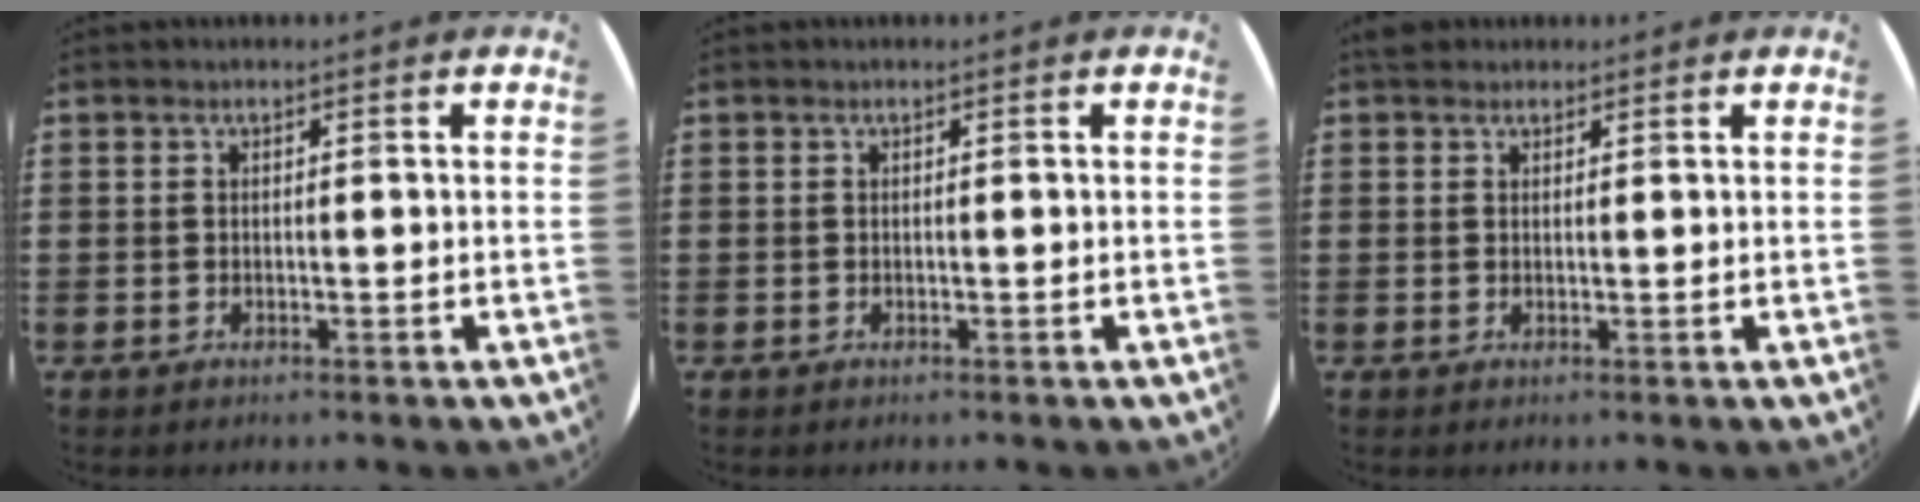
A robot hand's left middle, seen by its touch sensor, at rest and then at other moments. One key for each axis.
{"total": 0.0}
{"total": 1.5, "fx": 1.3, "fy": 0.8, "fz": 0.2, "tx": 0.002, "ty": 0.002, "tz": 0.024}